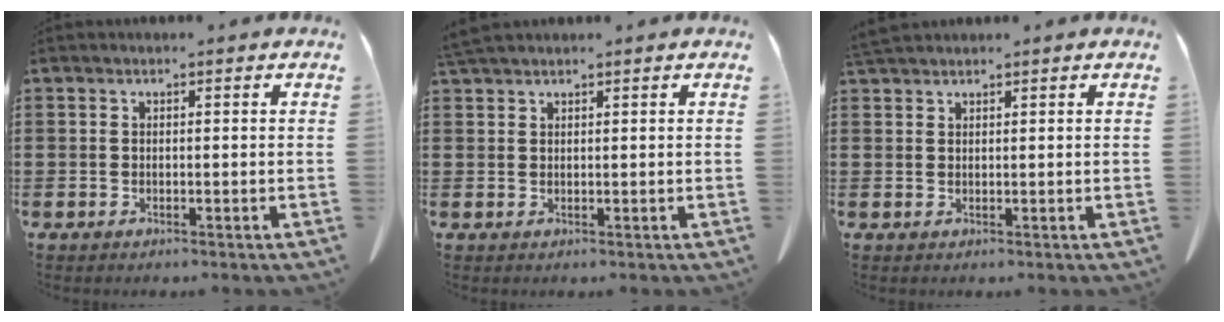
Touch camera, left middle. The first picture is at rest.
{"total": 1.9, "force": [1.7, 0.1, 0.8], "torque": [-0.020, -0.003, 0.035]}
{"total": 1.9, "force": [1.8, 0.1, 0.6], "torque": [-0.018, -0.001, 0.036]}